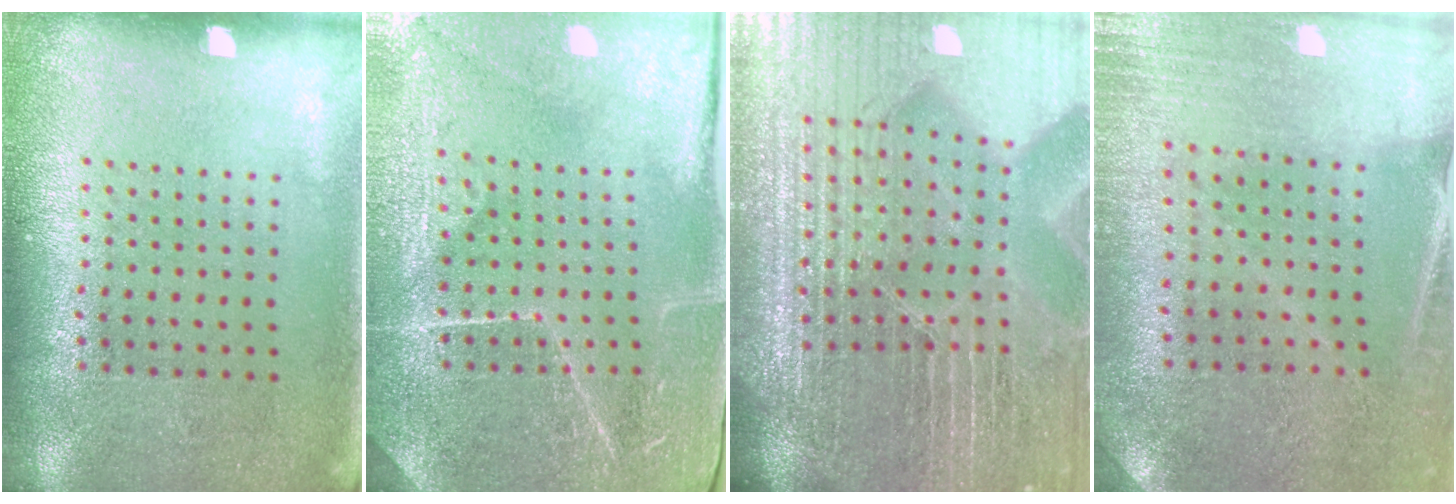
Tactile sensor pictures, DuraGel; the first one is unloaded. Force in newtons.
{"total": 4.0, "press": 3.9, "slide": 0.3}
{"total": 6.6, "press": 5.9, "slide": 2.9}
{"total": 0.5, "press": 0.5, "slide": 0.0}